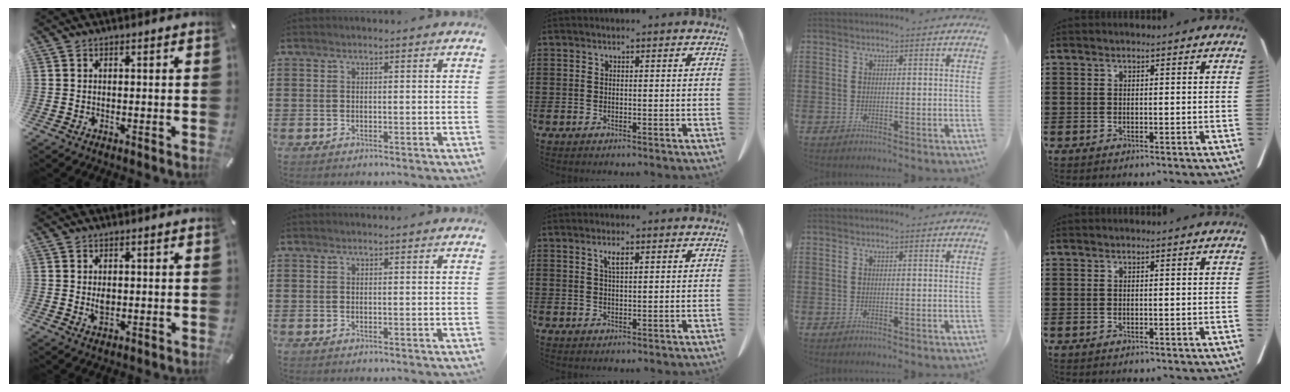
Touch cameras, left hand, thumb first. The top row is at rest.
{"thumb": {"total": 2.7, "force": [0.1, 1.9, 1.9], "torque": [-0.037, -0.003, -0.003]}, "middle": {"total": 2.1, "force": [1.0, 0.5, 1.8], "torque": [-0.038, 0.001, 0.017]}}